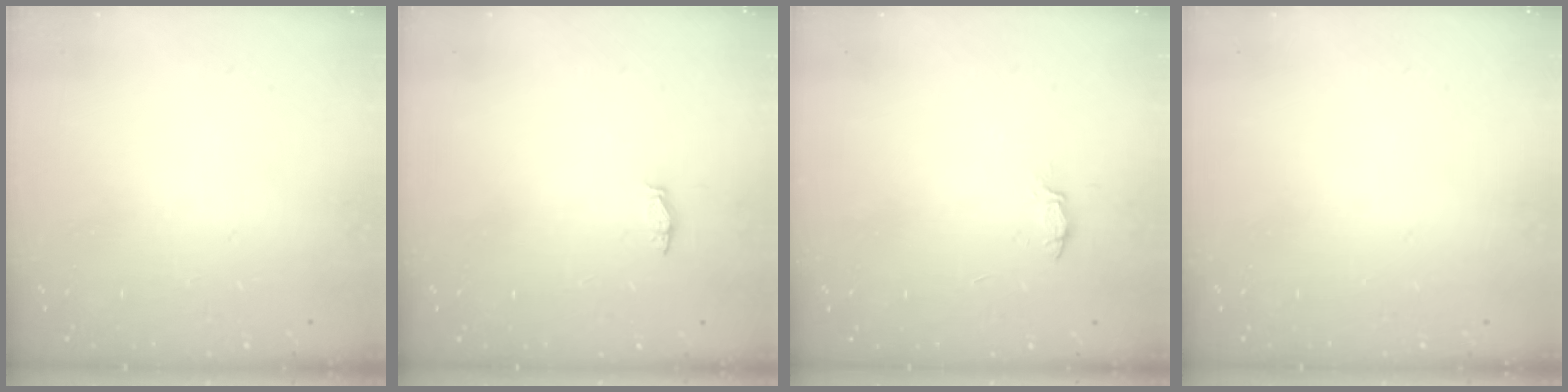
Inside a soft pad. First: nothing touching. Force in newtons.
{"total": 3.7, "press": 3.3, "slide": 1.5}
{"total": 3.1, "press": 3.1, "slide": 0.3}
{"total": 0.0}